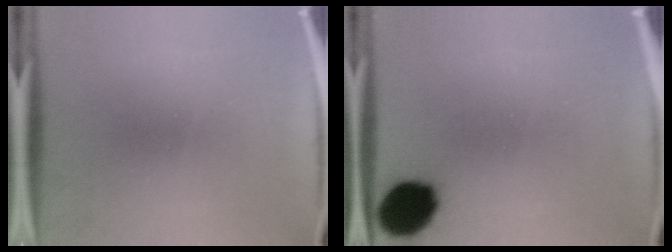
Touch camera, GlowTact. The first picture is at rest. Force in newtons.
{"total": 12.7}